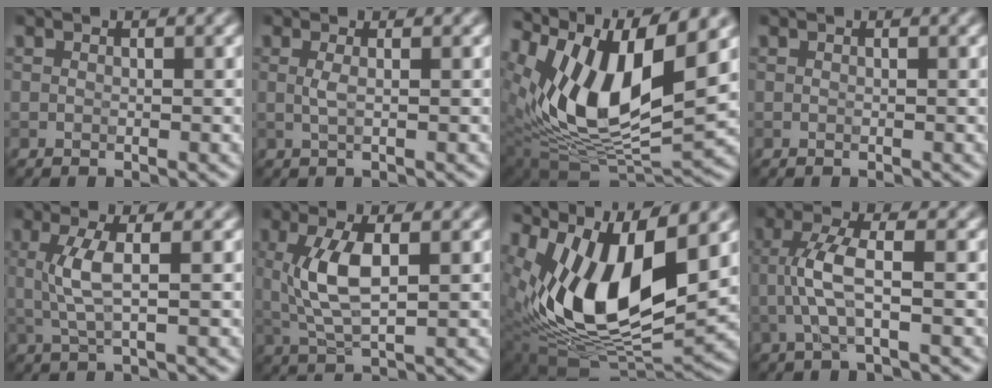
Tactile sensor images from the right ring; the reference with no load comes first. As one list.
[{"total": 1.3, "force": [0.1, 0.4, 1.2], "torque": [-0.021, 0.002, -0.001]}, {"total": 12.8, "force": [4.6, 5.5, 10.6], "torque": [-0.194, 0.003, 0.087]}, {"total": 0.0}, {"total": 3.4, "force": [0.3, 0.7, 3.3], "torque": [-0.073, 0.001, 0.008]}, {"total": 5.3, "force": [0.8, 1.9, 4.9], "torque": [-0.106, 0.002, 0.016]}, {"total": 13.5, "force": [3.2, 6.4, 11.4], "torque": [-0.215, -0.003, 0.057]}, {"total": 3.9, "force": [-0.6, 0.7, 3.8], "torque": [-0.080, 0.011, -0.018]}]